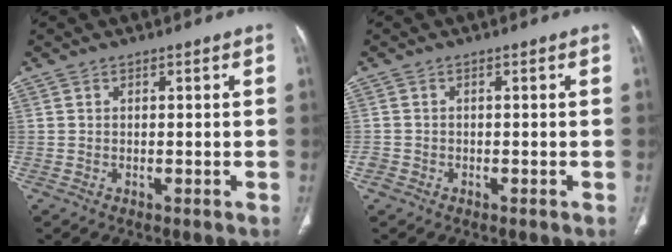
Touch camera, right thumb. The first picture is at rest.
{"total": 1.4, "force": [-0.8, 1.1, 0.3], "torque": [-0.007, 0.004, -0.017]}